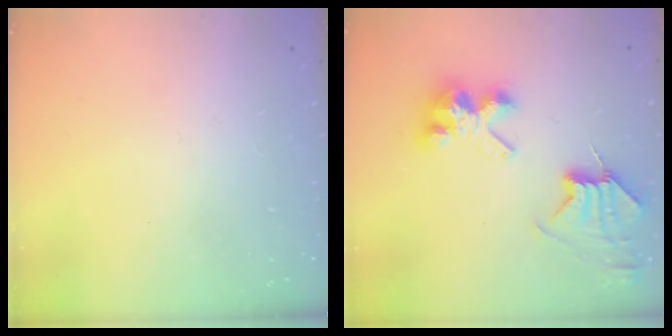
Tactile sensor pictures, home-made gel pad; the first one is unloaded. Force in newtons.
{"total": 8.6, "press": 8.5, "slide": 1.1}